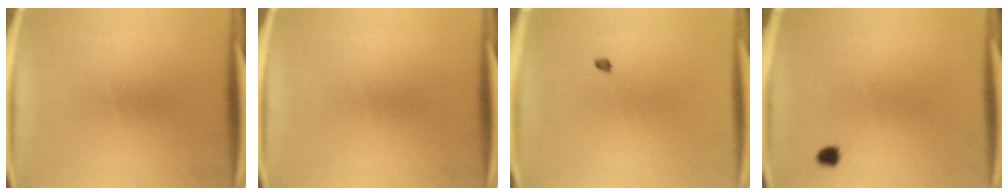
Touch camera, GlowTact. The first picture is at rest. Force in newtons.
{"total": 0.0}
{"total": 0.9}
{"total": 1.4}